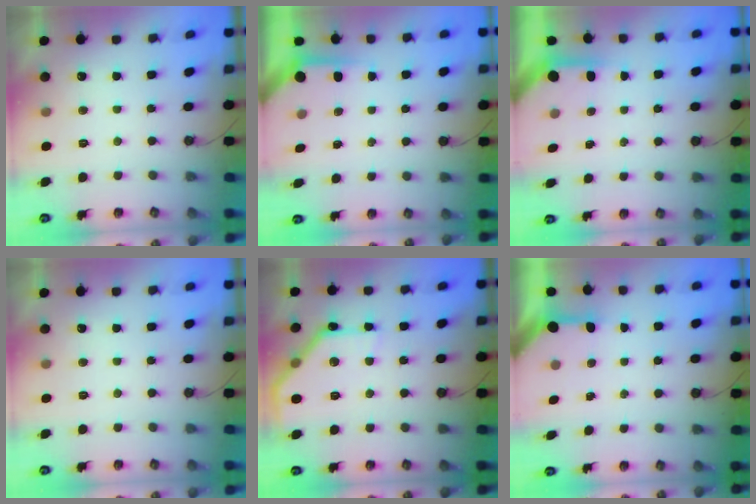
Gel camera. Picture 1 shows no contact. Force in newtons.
{"total": 3.7, "press": 3.7, "slide": 0.4}
{"total": 3.7, "press": 3.7, "slide": 0.3}
{"total": 0.0}
{"total": 13.8, "press": 13.8, "slide": 0.5}
{"total": 3.2, "press": 3.2, "slide": 0.2}